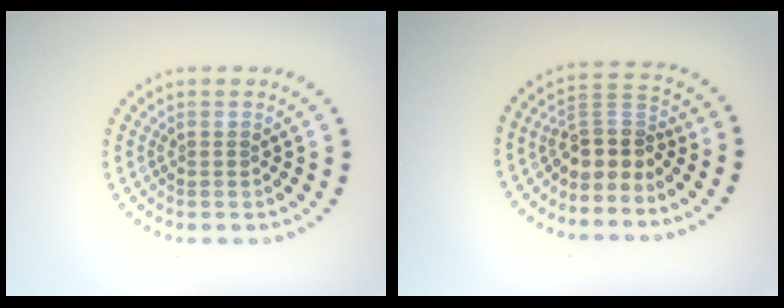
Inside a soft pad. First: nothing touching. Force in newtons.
{"total": 3.3, "press": 2.5, "slide": 2.2}